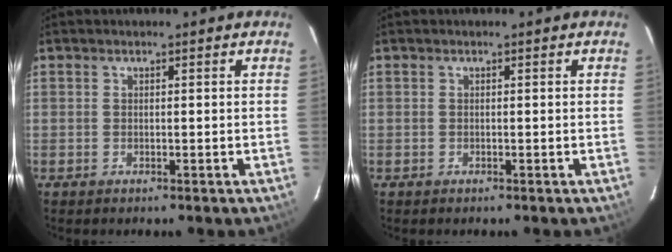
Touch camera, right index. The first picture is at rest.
{"total": 0.0}